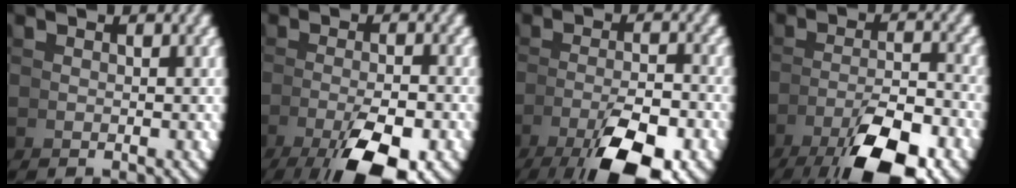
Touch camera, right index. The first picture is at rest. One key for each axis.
{"total": 7.8, "fx": -3.7, "fy": 2.2, "fz": 6.5, "tx": -0.090, "ty": -0.016, "tz": -0.047}
{"total": 8.7, "fx": -3.9, "fy": 2.9, "fz": 7.2, "tx": -0.101, "ty": -0.024, "tz": -0.048}
{"total": 9.6, "fx": -4.1, "fy": 3.6, "fz": 7.8, "tx": -0.111, "ty": -0.026, "tz": -0.048}